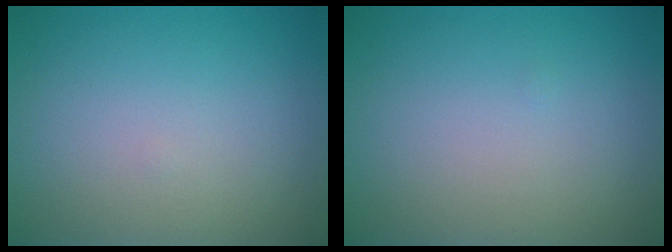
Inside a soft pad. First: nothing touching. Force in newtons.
{"total": 0.0}